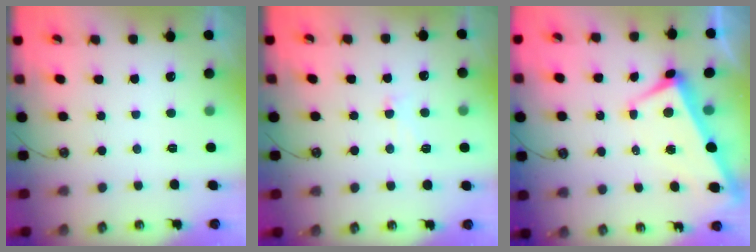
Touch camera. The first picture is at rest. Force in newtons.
{"total": 2.4, "press": 2.4, "slide": 0.6}
{"total": 1.6, "press": 1.2, "slide": 0.9}